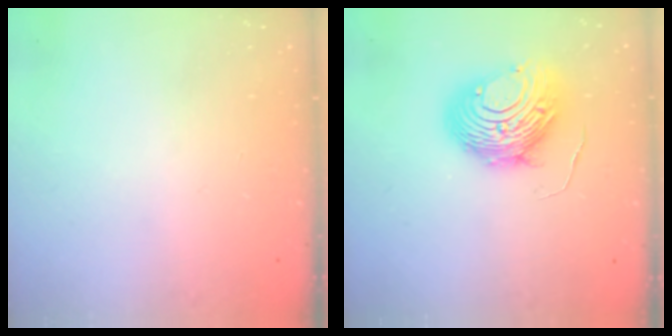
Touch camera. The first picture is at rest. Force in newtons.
{"total": 11.6, "press": 11.5, "slide": 1.2}